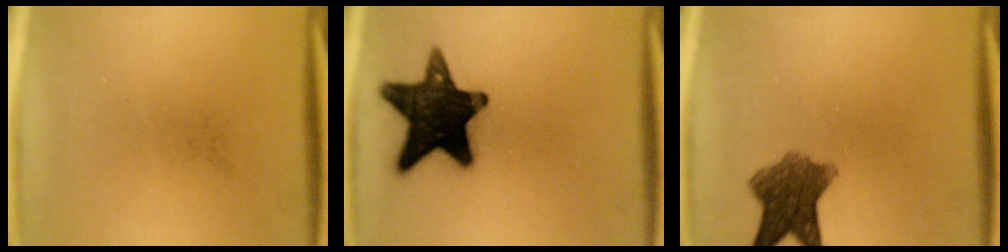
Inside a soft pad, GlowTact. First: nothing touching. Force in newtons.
{"total": 17.1}
{"total": 8.0}